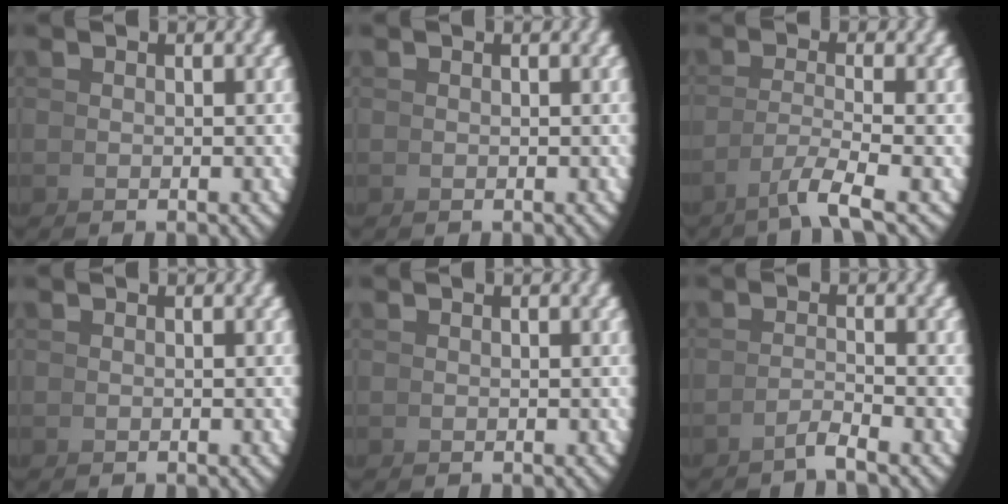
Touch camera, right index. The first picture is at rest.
{"total": 0.0}
{"total": 3.6, "force": [-1.6, 0.1, 3.2], "torque": [-0.057, -0.013, -0.014]}
{"total": 0.0}
{"total": 0.0}
{"total": 1.9, "force": [-1.5, -0.9, 0.9], "torque": [-0.006, 0.005, -0.029]}